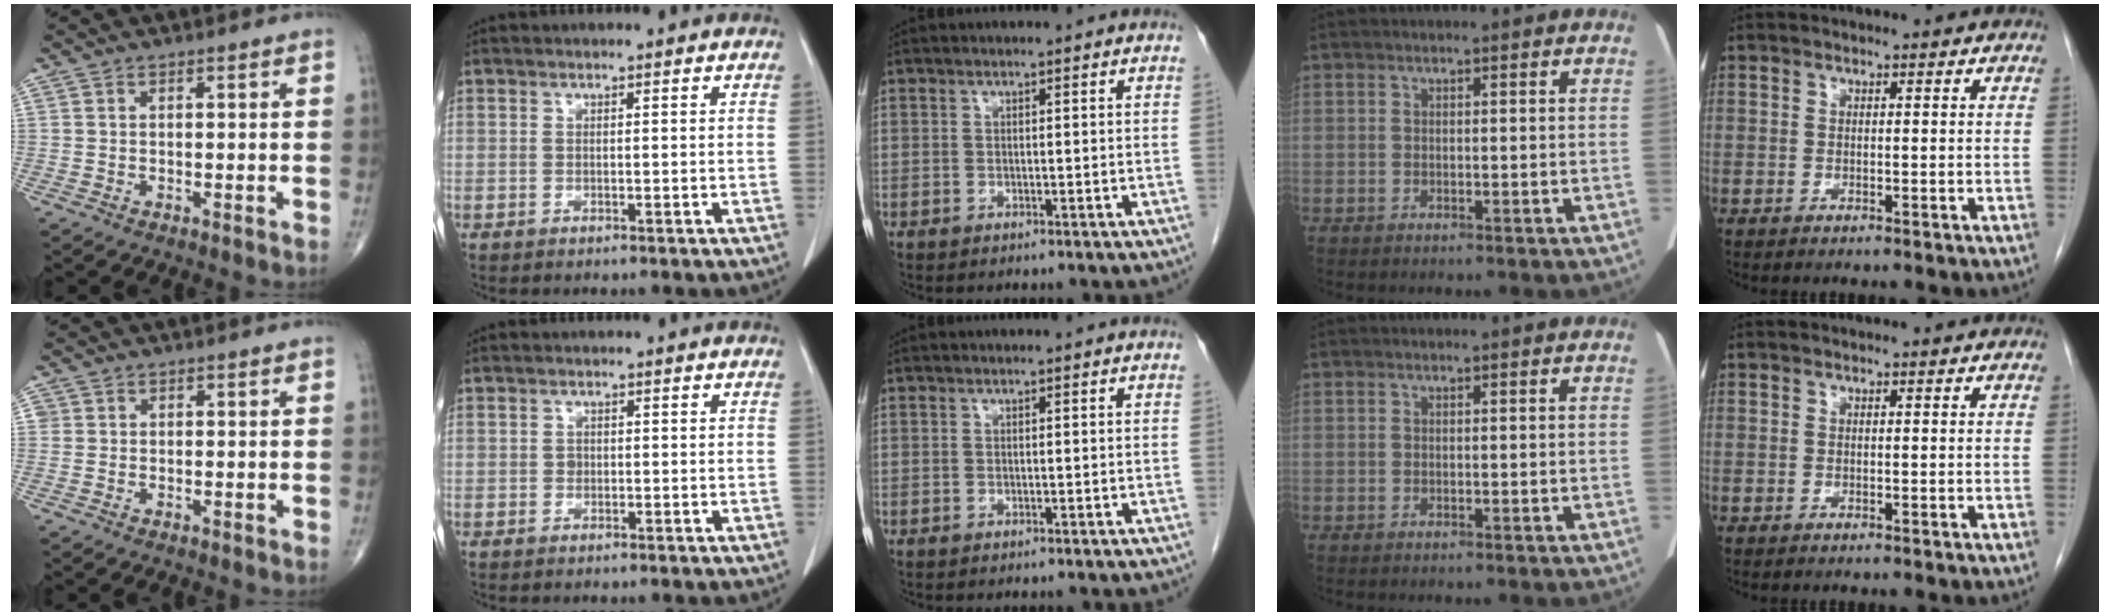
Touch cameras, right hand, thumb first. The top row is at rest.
{"thumb": {"total": 0.7, "force": [0.1, 0.7, 0.1], "torque": [0.005, 0.003, 0.002]}, "index": {"total": 0.6, "force": [0.0, 0.6, 0.2], "torque": [0.004, 0.005, 0.001]}}